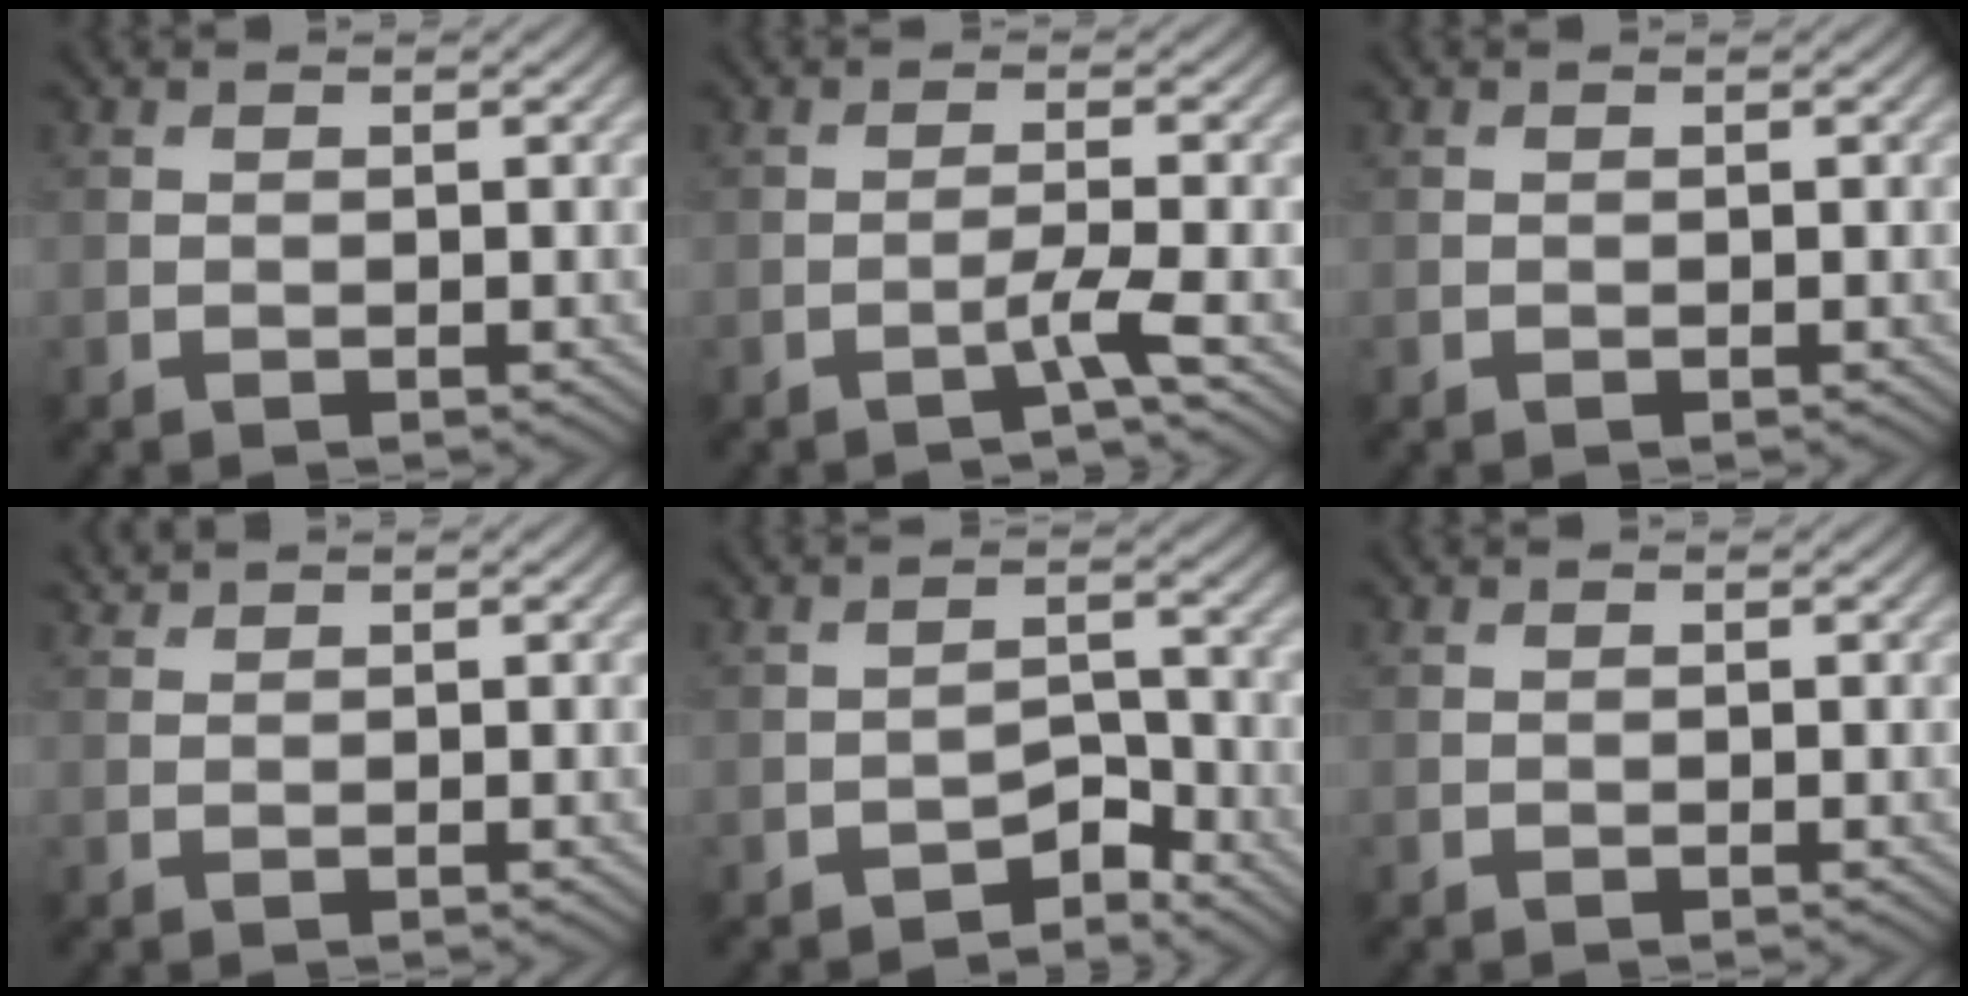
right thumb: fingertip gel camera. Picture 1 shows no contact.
{"total": 2.2, "force": [-1.2, 0.0, 1.8], "torque": [-0.035, 0.010, -0.031]}
{"total": 0.0}
{"total": 0.9, "force": [0.9, 0.0, 0.2], "torque": [-0.007, 0.006, 0.021]}
{"total": 3.4, "force": [-2.7, 1.5, 1.4], "torque": [-0.017, 0.010, -0.047]}
{"total": 0.0}